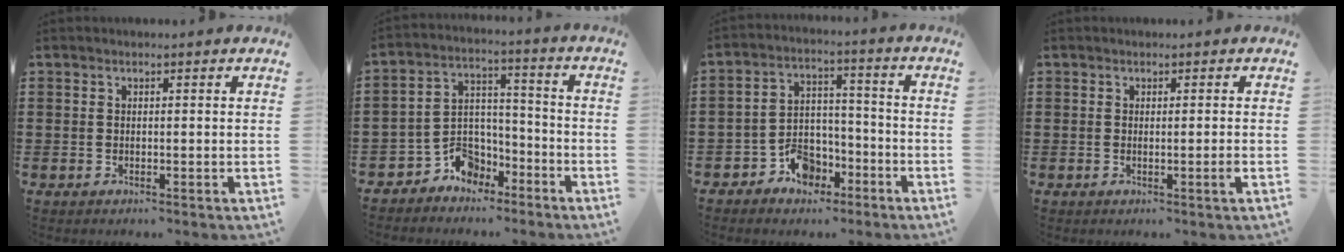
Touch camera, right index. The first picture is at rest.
{"total": 5.3, "force": [-3.8, 3.7, 0.6], "torque": [-0.027, 0.008, -0.078]}
{"total": 6.3, "force": [-3.9, 4.3, 2.4], "torque": [-0.050, 0.021, -0.071]}
{"total": 1.2, "force": [-0.2, -0.3, 1.1], "torque": [-0.019, -0.007, -0.005]}